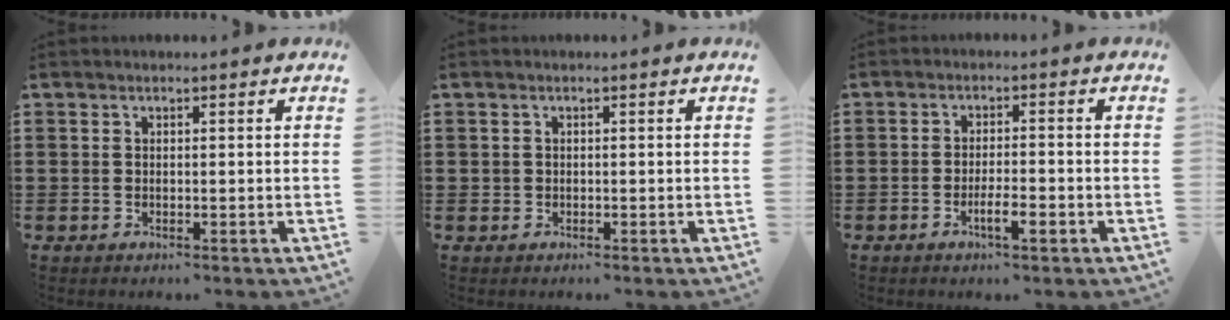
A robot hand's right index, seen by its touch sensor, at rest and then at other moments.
{"total": 0.6, "force": [0.1, 0.6, 0.0], "torque": [0.000, 0.008, 0.000]}
{"total": 4.0, "force": [-1.9, 1.0, 3.3], "torque": [-0.054, 0.004, -0.033]}